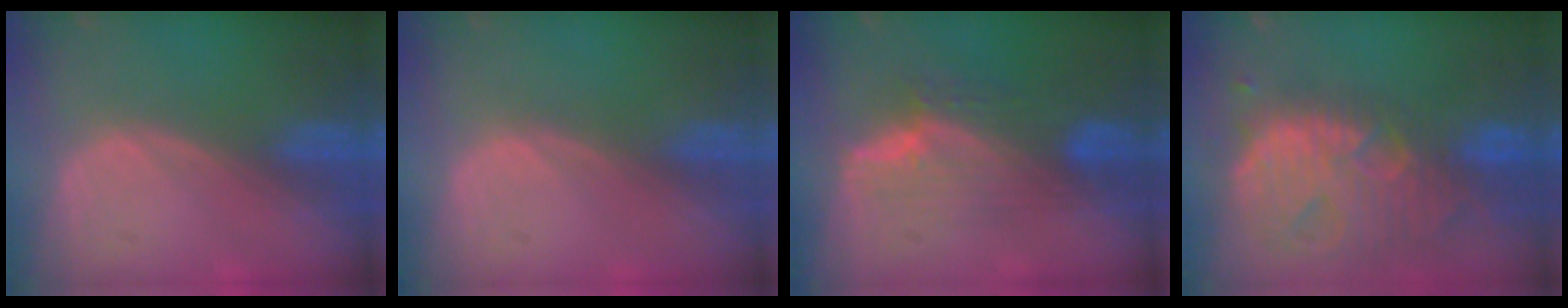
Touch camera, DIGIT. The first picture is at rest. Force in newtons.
{"total": 0.0}
{"total": 7.5, "press": 7.1, "slide": 2.6}
{"total": 13.9, "press": 11.7, "slide": 7.5}